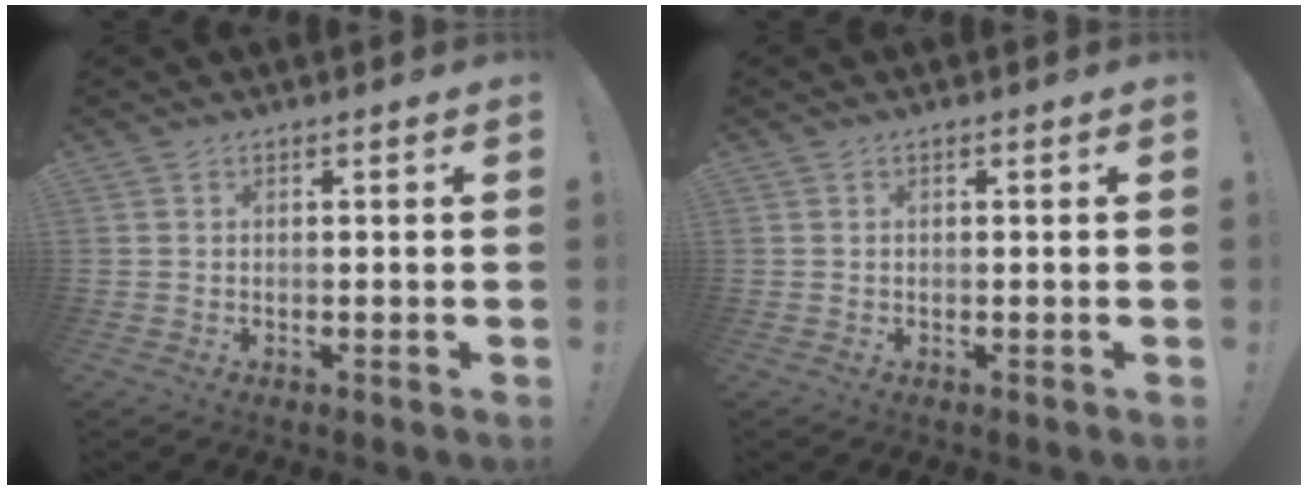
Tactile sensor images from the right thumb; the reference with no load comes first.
{"total": 0.0}